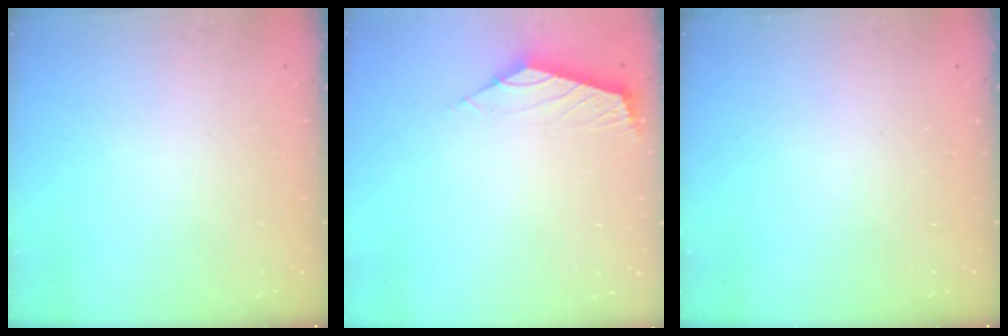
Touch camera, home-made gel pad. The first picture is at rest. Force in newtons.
{"total": 2.3, "press": 2.3, "slide": 0.6}
{"total": 0.0}